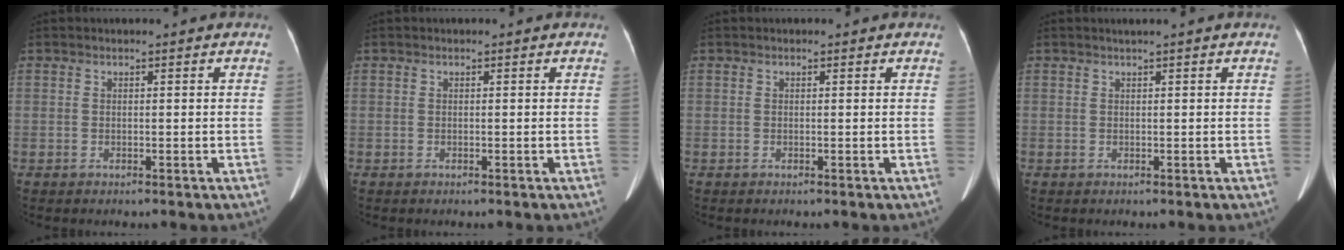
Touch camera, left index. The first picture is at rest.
{"total": 0.0}
{"total": 0.0}
{"total": 0.7, "force": [0.5, -0.2, 0.5], "torque": [-0.016, -0.001, 0.015]}